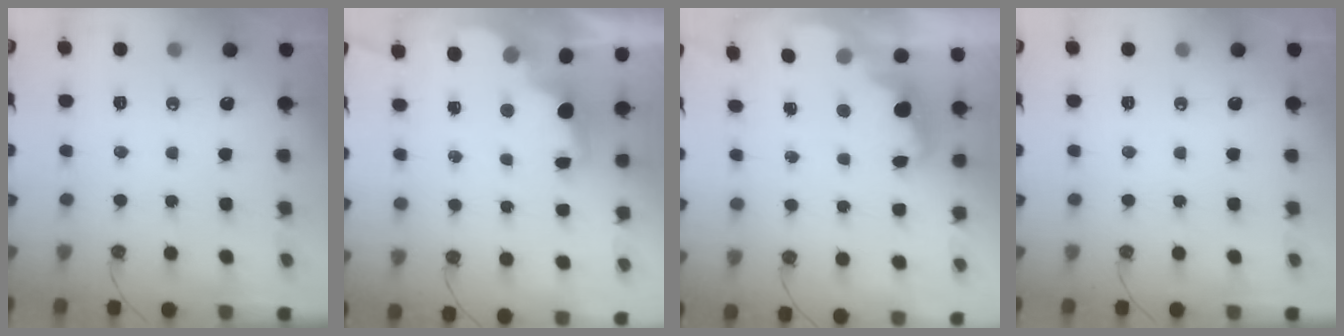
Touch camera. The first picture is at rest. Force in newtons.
{"total": 2.7, "press": 2.5, "slide": 0.8}
{"total": 2.3, "press": 2.2, "slide": 0.7}
{"total": 0.0}